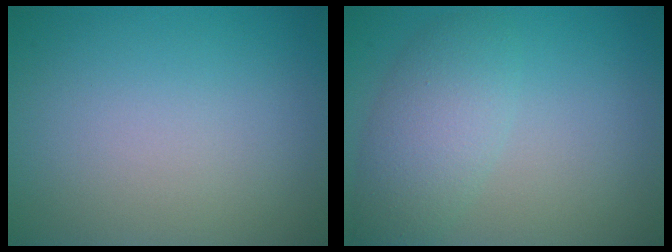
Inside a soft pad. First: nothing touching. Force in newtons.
{"total": 4.0, "press": 4.0, "slide": 0.2}